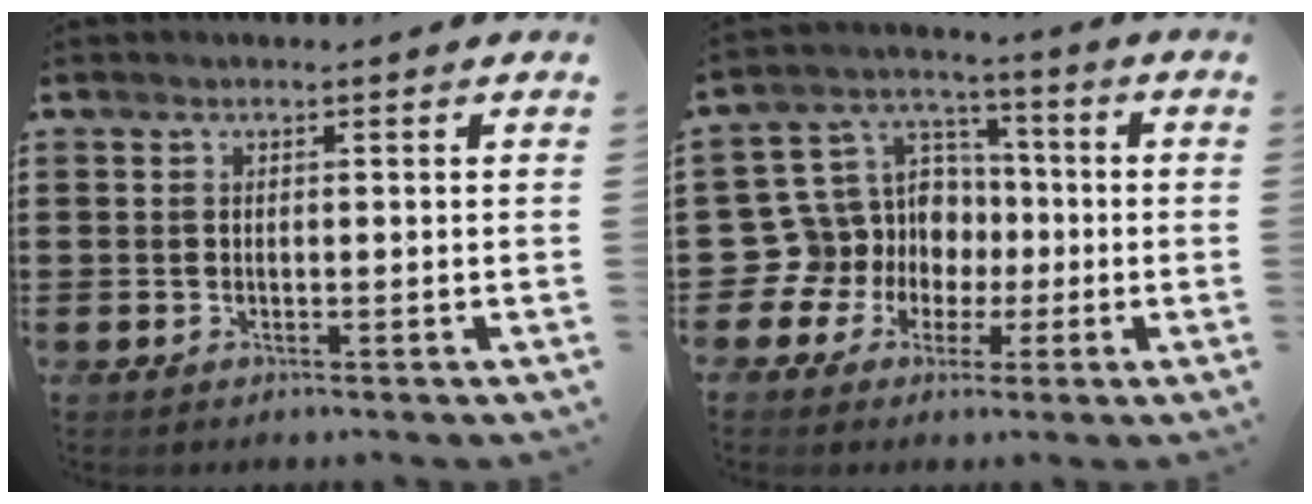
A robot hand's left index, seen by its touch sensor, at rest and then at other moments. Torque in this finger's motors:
{"motor_torque": [0.21, 0.45, 0.10, -0.01]}